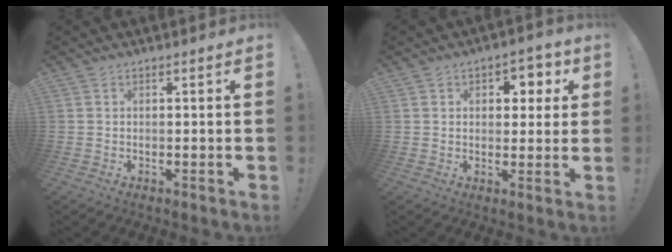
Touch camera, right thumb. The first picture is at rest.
{"total": 5.9, "force": [2.2, 4.5, 3.1], "torque": [-0.022, -0.013, 0.032]}